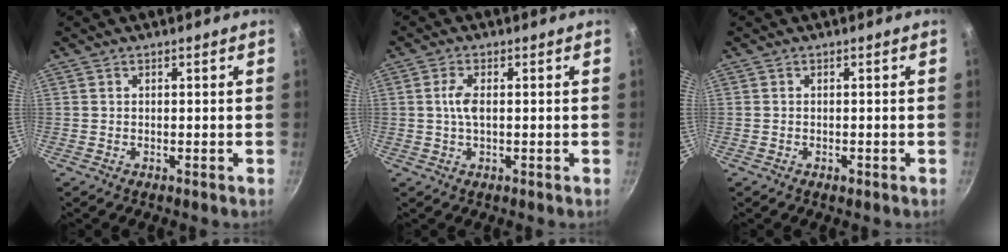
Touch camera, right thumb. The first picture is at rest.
{"total": 3.3, "force": [0.2, 1.3, 3.0], "torque": [-0.068, 0.004, 0.002]}
{"total": 0.9, "force": [-0.5, 0.5, 0.5], "torque": [-0.010, 0.003, -0.007]}